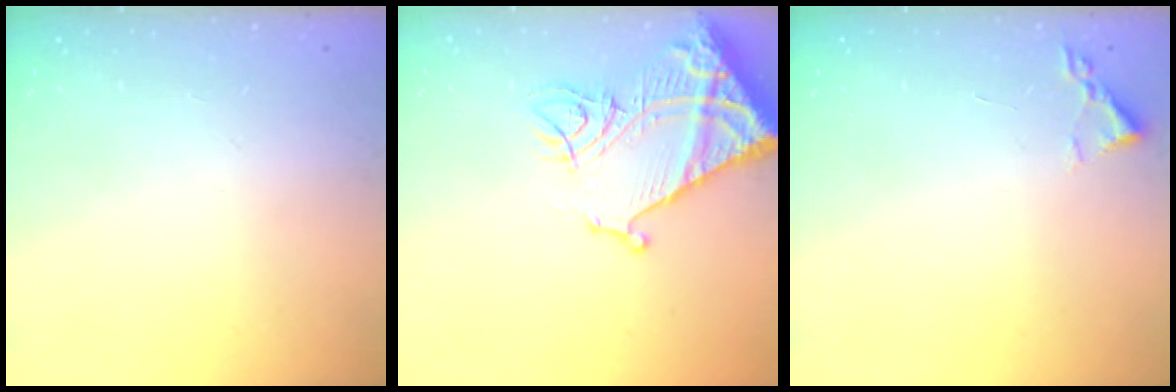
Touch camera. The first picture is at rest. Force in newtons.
{"total": 17.0, "press": 16.8, "slide": 2.0}
{"total": 1.8, "press": 1.8, "slide": 0.3}